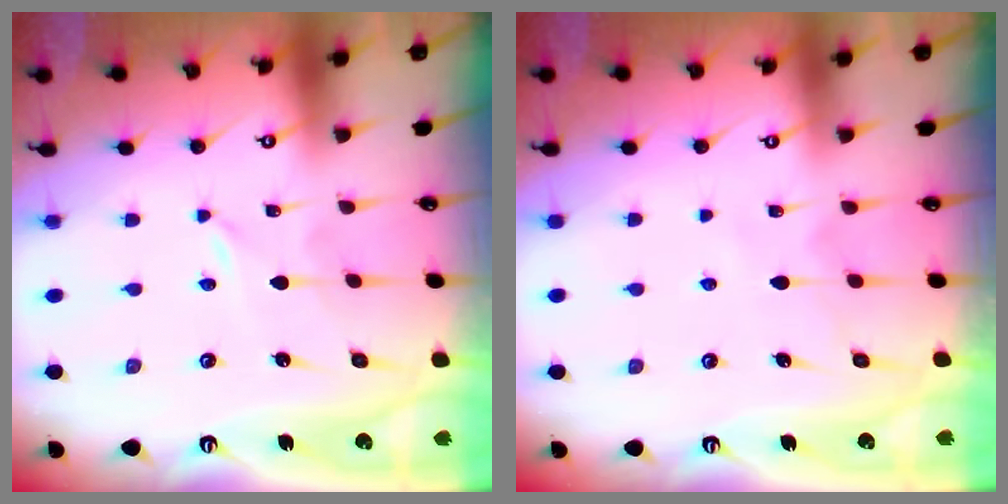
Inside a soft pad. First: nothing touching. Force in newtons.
{"total": 4.8, "press": 4.8, "slide": 0.5}